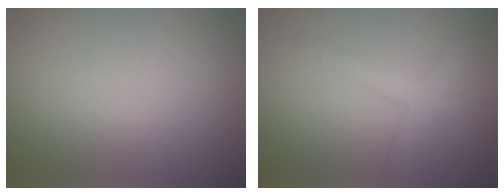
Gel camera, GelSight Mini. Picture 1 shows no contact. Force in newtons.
{"total": 2.0, "press": 2.0, "slide": 0.1}